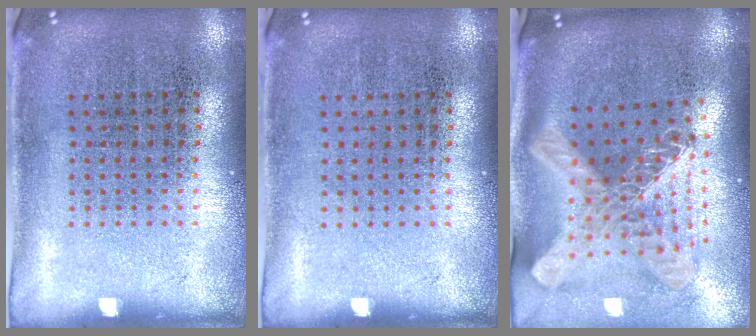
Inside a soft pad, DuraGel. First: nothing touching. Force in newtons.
{"total": 0.0}
{"total": 3.0, "press": 2.1, "slide": 2.2}